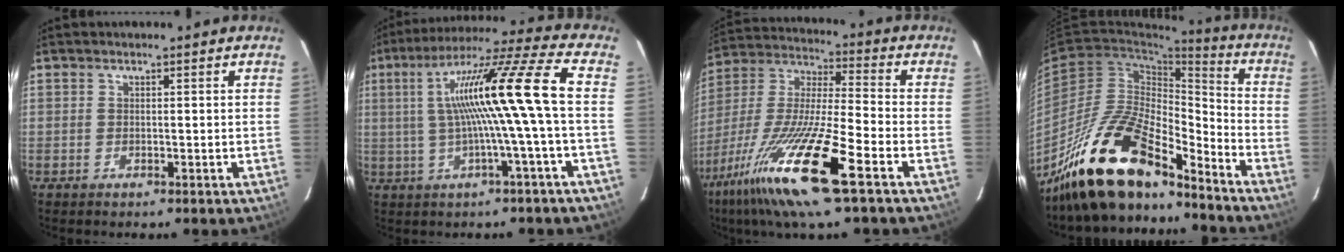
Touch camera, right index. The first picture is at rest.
{"total": 16.1, "force": [0.3, -2.1, 16.0], "torque": [-0.275, 0.014, 0.006]}
{"total": 20.6, "force": [-11.6, 1.8, 16.9], "torque": [-0.347, -0.039, -0.224]}
{"total": 19.7, "force": [-15.8, 5.8, 10.4], "torque": [-0.201, 0.000, -0.289]}